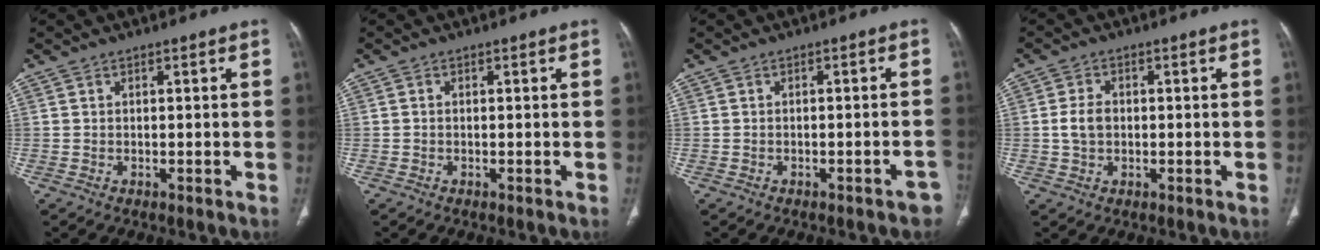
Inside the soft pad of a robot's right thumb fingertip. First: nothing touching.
{"total": 0.0}
{"total": 3.3, "force": [-2.6, 1.1, 1.8], "torque": [-0.014, 0.020, -0.027]}
{"total": 3.9, "force": [-0.1, 2.9, 2.7], "torque": [-0.053, 0.009, -0.003]}